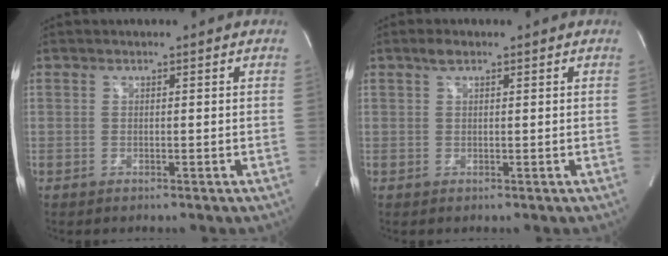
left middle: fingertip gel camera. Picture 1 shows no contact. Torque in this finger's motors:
{"motor_torque": [0.20, -0.11, -0.11, 0.00]}